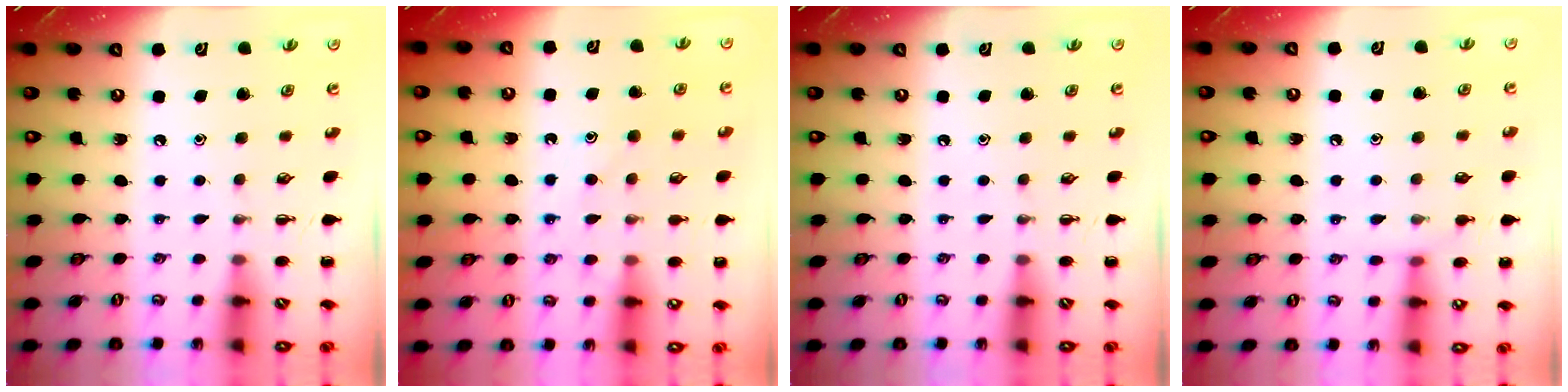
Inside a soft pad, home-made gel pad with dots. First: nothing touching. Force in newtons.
{"total": 12.0, "press": 12.0, "slide": 0.9}
{"total": 0.0}
{"total": 5.5, "press": 5.3, "slide": 1.5}